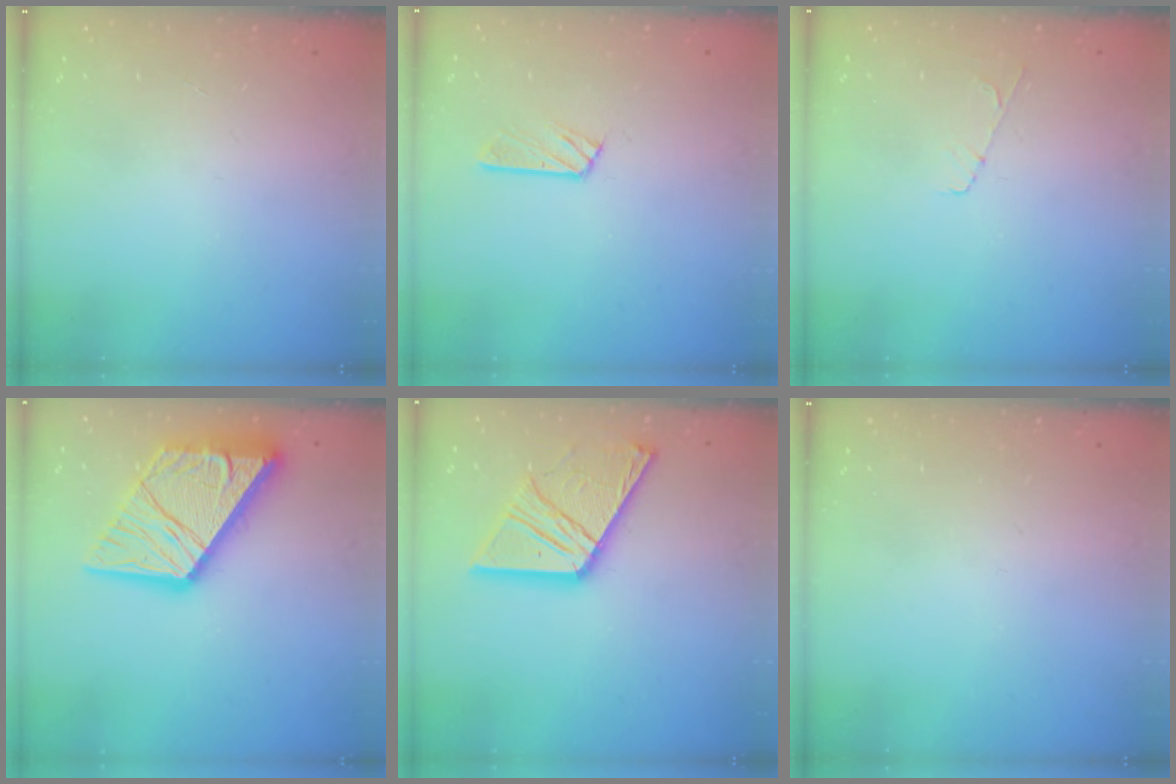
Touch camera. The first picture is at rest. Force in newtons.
{"total": 3.4, "press": 3.3, "slide": 0.4}
{"total": 3.9, "press": 3.9, "slide": 0.5}
{"total": 21.7, "press": 21.5, "slide": 2.5}
{"total": 16.7, "press": 16.6, "slide": 1.4}
{"total": 0.0}